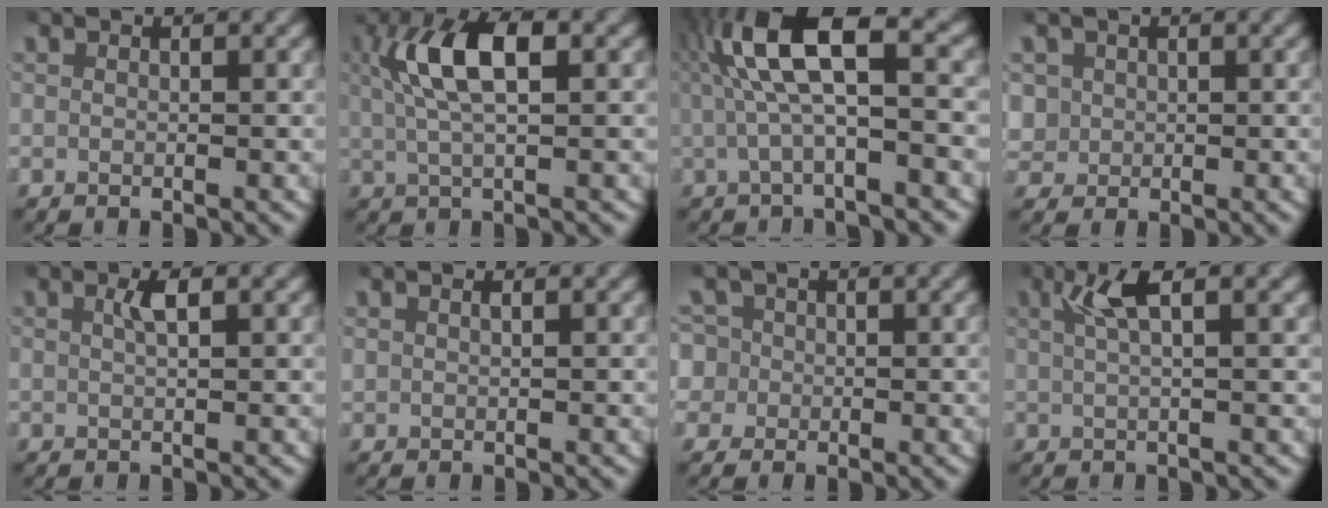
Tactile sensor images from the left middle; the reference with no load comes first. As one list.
[{"total": 5.8, "force": [1.1, 2.1, 5.3], "torque": [-0.109, 0.010, 0.017]}, {"total": 8.8, "force": [1.3, 3.7, 7.9], "torque": [-0.152, 0.018, 0.011]}, {"total": 4.0, "force": [0.5, 3.7, 1.3], "torque": [-0.050, -0.010, 0.016]}, {"total": 1.5, "force": [0.6, 0.2, 1.4], "torque": [-0.028, 0.004, 0.011]}, {"total": 0.5, "force": [0.4, 0.2, 0.3], "torque": [-0.008, 0.004, 0.009]}, {"total": 5.3, "force": [-0.1, 5.1, 1.6], "torque": [-0.048, -0.012, -0.006]}, {"total": 3.4, "force": [1.7, 0.4, 2.9], "torque": [-0.050, 0.015, 0.024]}]